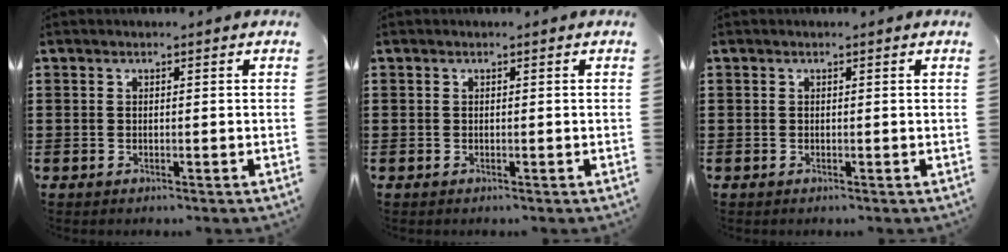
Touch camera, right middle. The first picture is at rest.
{"total": 0.0}
{"total": 0.0}